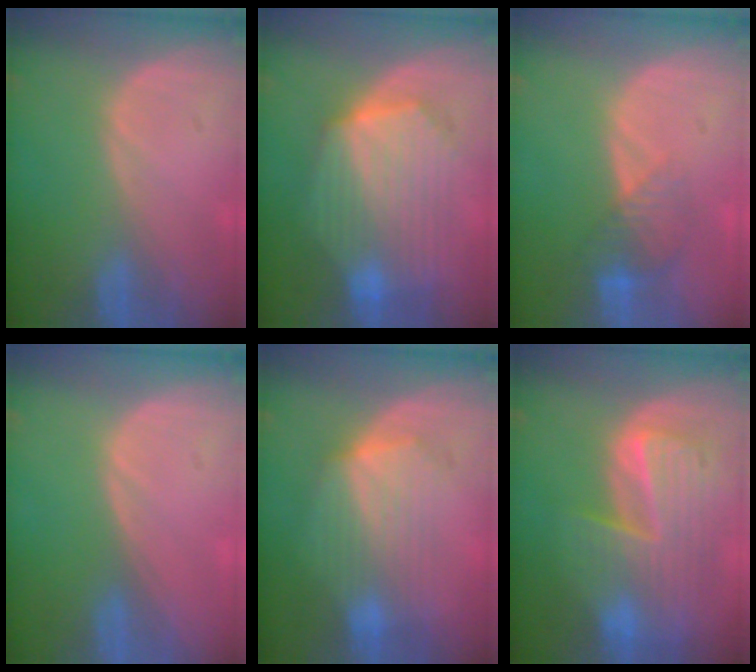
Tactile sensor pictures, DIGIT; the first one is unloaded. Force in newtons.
{"total": 10.8, "press": 10.8, "slide": 0.7}
{"total": 4.2, "press": 3.8, "slide": 1.7}
{"total": 0.0}
{"total": 7.3, "press": 7.2, "slide": 0.6}
{"total": 9.9, "press": 8.6, "slide": 5.0}